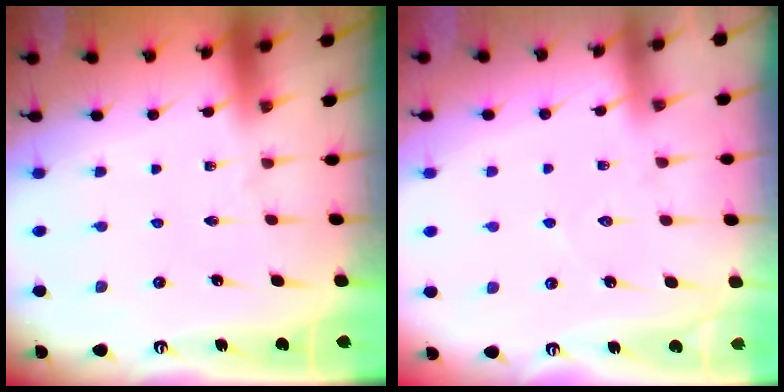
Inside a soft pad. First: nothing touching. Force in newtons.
{"total": 5.7, "press": 5.6, "slide": 0.6}